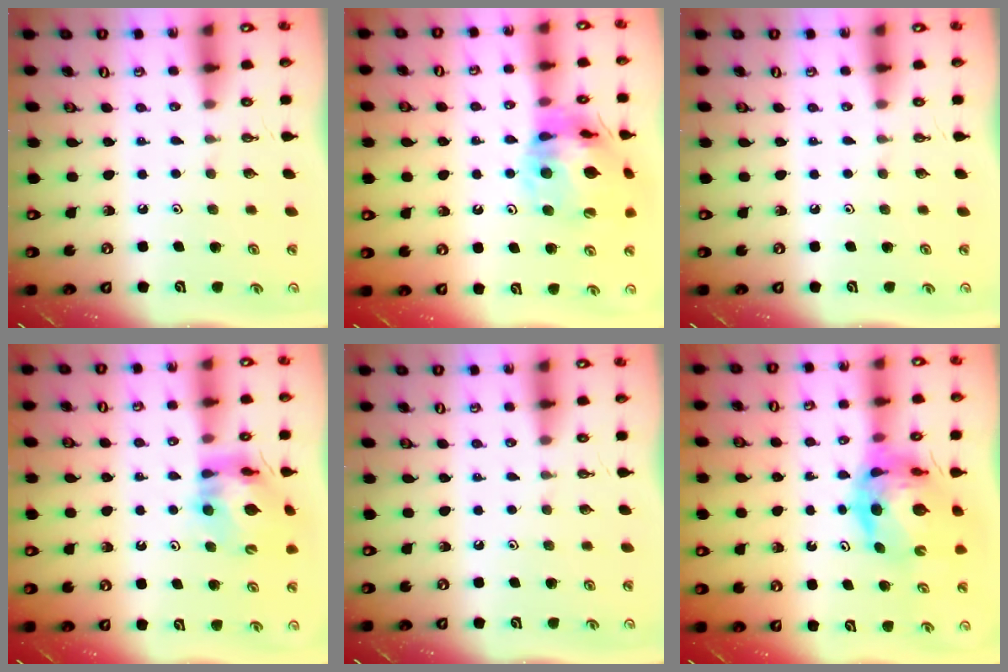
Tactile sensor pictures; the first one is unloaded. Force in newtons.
{"total": 19.2, "press": 19.1, "slide": 2.2}
{"total": 0.0}
{"total": 12.1, "press": 12.0, "slide": 1.4}
{"total": 0.0}
{"total": 12.1, "press": 12.0, "slide": 1.5}